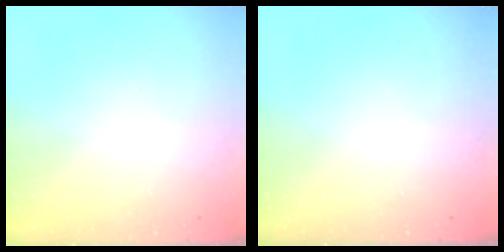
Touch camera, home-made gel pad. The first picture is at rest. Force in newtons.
{"total": 0.0}